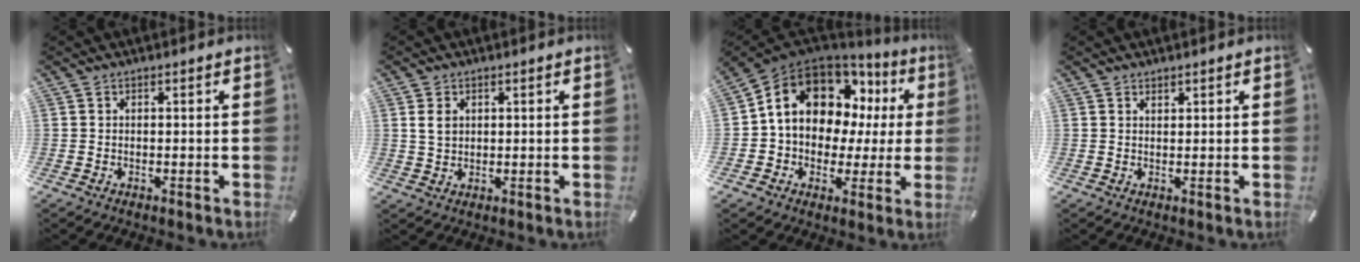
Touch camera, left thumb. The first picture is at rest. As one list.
[{"total": 3.2, "force": [1.0, 2.6, 1.7], "torque": [-0.030, 0.003, 0.015]}, {"total": 13.9, "force": [6.2, 10.2, 7.0], "torque": [-0.133, -0.035, 0.119]}, {"total": 0.9, "force": [0.9, 0.4, 0.1], "torque": [-0.002, -0.002, 0.017]}]